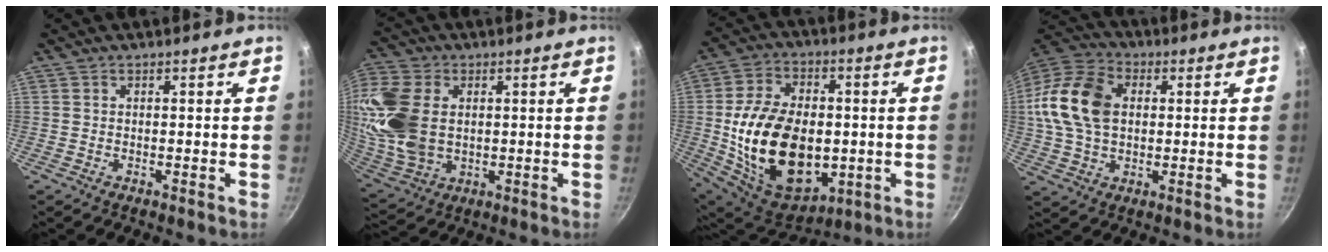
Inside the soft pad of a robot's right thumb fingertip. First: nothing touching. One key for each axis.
{"total": 16.7, "fx": 2.1, "fy": 11.6, "fz": 11.9, "tx": -0.245, "ty": -0.011, "tz": 0.050}
{"total": 24.4, "fx": -2.1, "fy": 16.0, "fz": 18.3, "tx": -0.303, "ty": 0.006, "tz": -0.016}
{"total": 16.4, "fx": 2.0, "fy": 11.4, "fz": 11.6, "tx": -0.213, "ty": 0.023, "tz": 0.023}